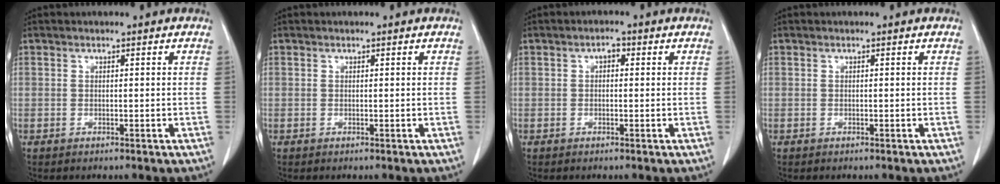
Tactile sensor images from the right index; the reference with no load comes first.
{"total": 0.0}
{"total": 2.0, "force": [0.5, 1.2, 1.6], "torque": [-0.027, 0.011, 0.005]}
{"total": 0.0}